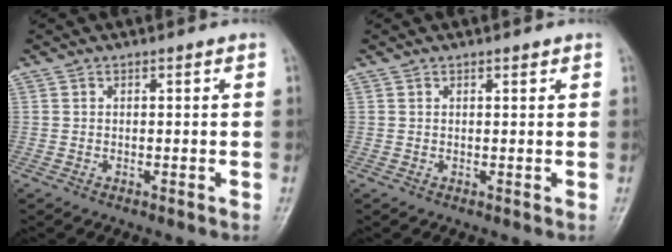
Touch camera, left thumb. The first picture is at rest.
{"total": 0.7, "force": [0.5, 0.3, 0.4], "torque": [-0.006, -0.002, 0.007]}